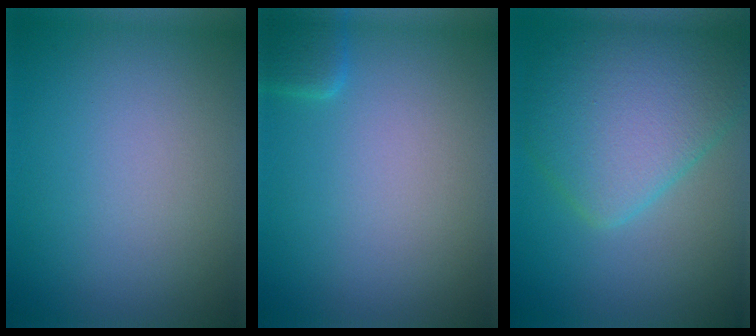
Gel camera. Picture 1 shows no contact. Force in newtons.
{"total": 1.6, "press": 1.6, "slide": 0.1}
{"total": 7.2, "press": 7.2, "slide": 0.3}